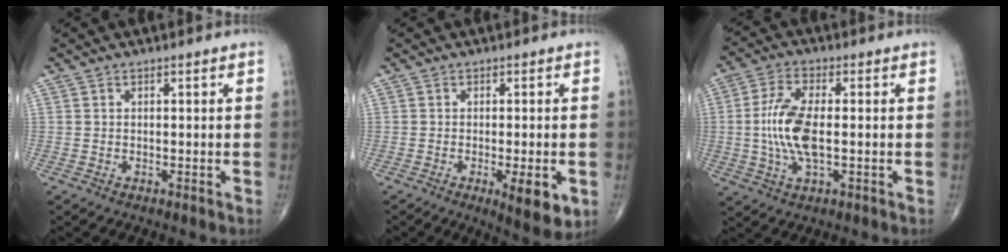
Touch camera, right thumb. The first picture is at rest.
{"total": 7.5, "force": [-2.4, 2.1, 6.9], "torque": [-0.090, -0.013, -0.028]}
{"total": 10.2, "force": [-0.6, 4.2, 9.3], "torque": [-0.206, 0.004, -0.012]}